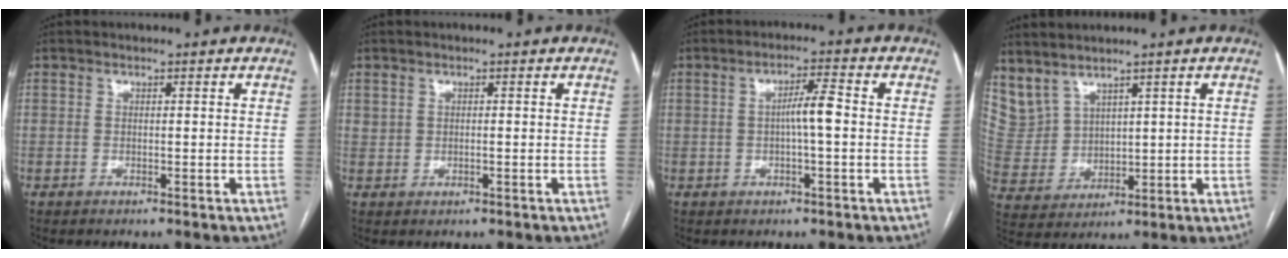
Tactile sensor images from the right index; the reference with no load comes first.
{"total": 0.8, "force": [0.2, 0.6, 0.5], "torque": [-0.015, 0.008, 0.008]}
{"total": 4.2, "force": [-0.1, 0.4, 4.2], "torque": [-0.073, 0.009, -0.002]}
{"total": 7.3, "force": [6.0, 3.6, 2.3], "torque": [-0.068, 0.009, 0.151]}